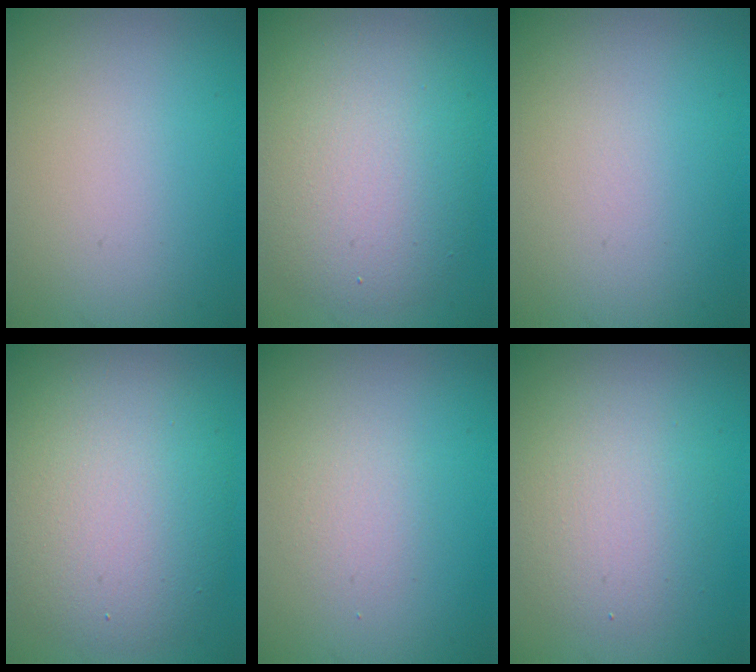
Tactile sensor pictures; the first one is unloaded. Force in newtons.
{"total": 7.1, "press": 7.1, "slide": 0.5}
{"total": 0.0}
{"total": 8.6, "press": 8.6, "slide": 0.5}
{"total": 1.5, "press": 1.5, "slide": 0.1}
{"total": 3.8, "press": 3.8, "slide": 0.3}